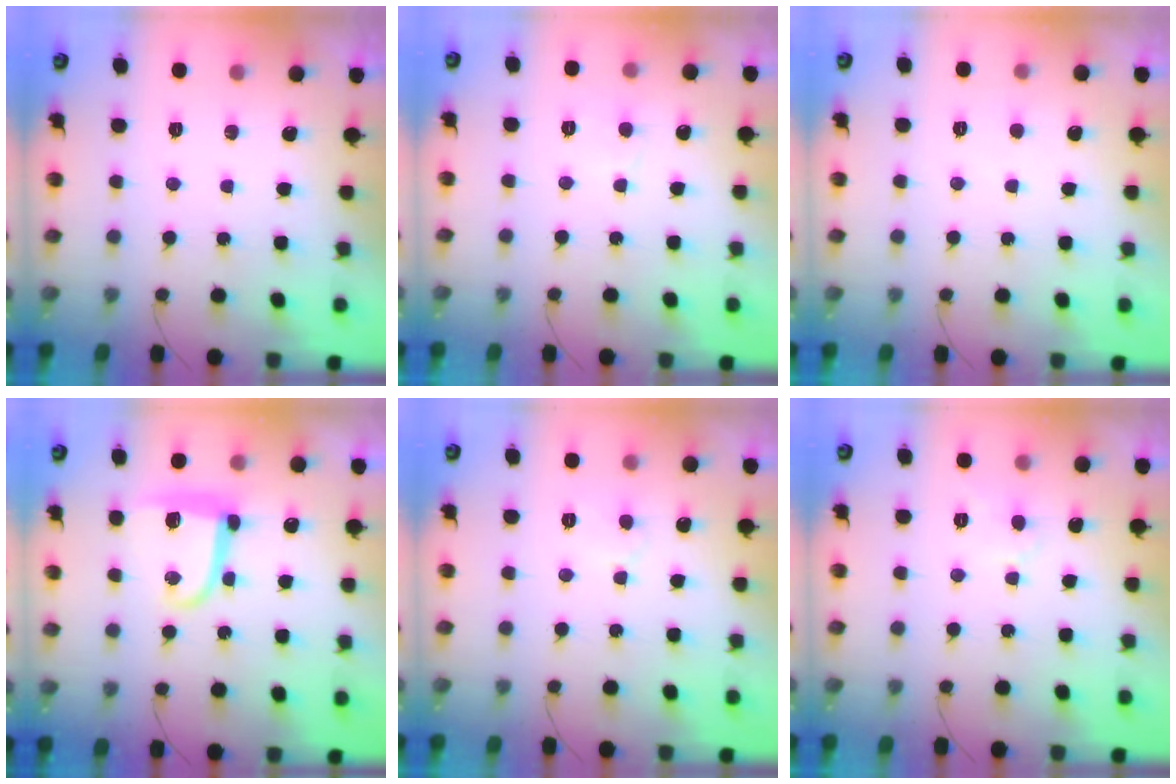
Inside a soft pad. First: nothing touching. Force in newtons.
{"total": 4.4, "press": 4.4, "slide": 0.4}
{"total": 2.1, "press": 2.1, "slide": 0.1}
{"total": 10.3, "press": 10.3, "slide": 0.5}
{"total": 4.4, "press": 4.4, "slide": 0.4}
{"total": 3.8, "press": 3.8, "slide": 0.3}